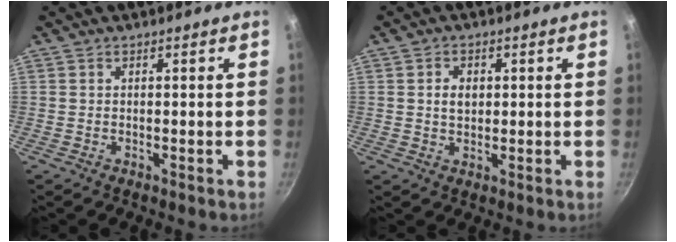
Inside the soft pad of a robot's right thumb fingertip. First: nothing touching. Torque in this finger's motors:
{"motor_torque": [-0.42, 0.43, 0.21, 0.04, 0.04]}